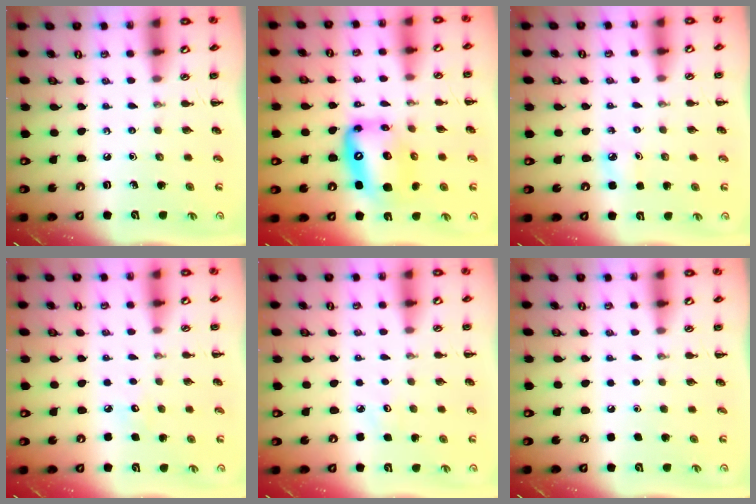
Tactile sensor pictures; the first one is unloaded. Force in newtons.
{"total": 13.1, "press": 12.7, "slide": 3.3}
{"total": 3.6, "press": 3.5, "slide": 1.2}
{"total": 4.5, "press": 4.3, "slide": 1.3}
{"total": 2.8, "press": 2.7, "slide": 0.8}
{"total": 1.6, "press": 1.6, "slide": 0.1}